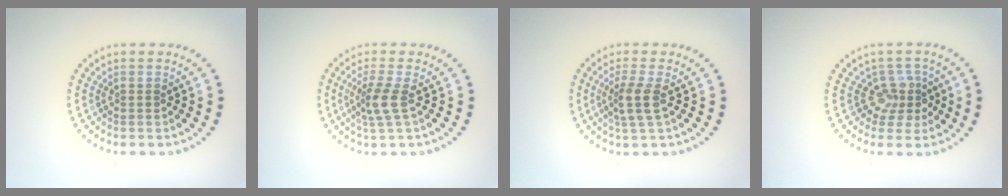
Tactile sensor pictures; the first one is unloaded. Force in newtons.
{"total": 2.4, "press": 1.8, "slide": 1.5}
{"total": 2.5, "press": 2.0, "slide": 1.5}
{"total": 2.7, "press": 2.0, "slide": 1.8}